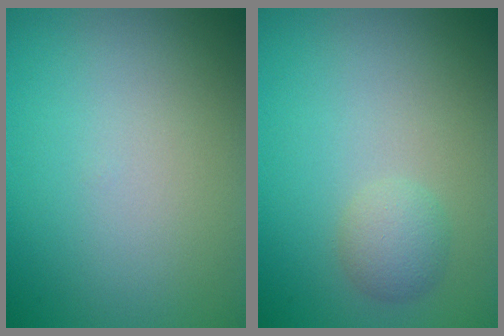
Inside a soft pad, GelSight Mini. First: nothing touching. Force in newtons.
{"total": 1.8, "press": 1.8, "slide": 0.0}